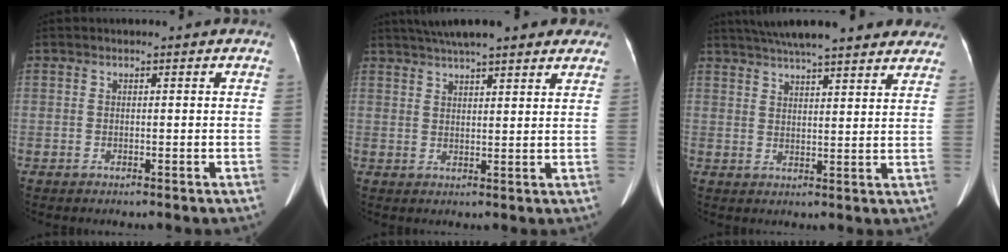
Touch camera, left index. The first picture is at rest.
{"total": 14.9, "force": [12.0, 3.0, 8.2], "torque": [-0.131, 0.042, 0.160]}
{"total": 20.8, "force": [17.7, 3.6, 10.4], "torque": [-0.167, 0.040, 0.229]}